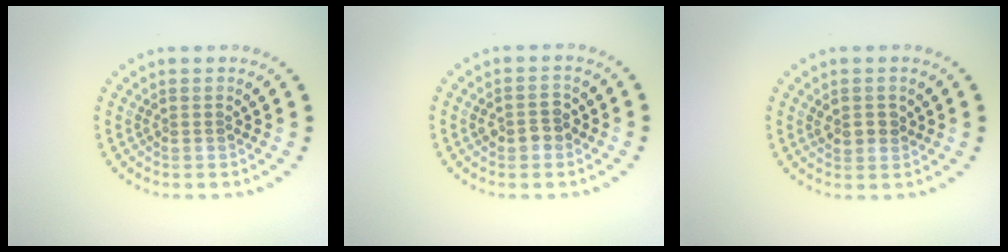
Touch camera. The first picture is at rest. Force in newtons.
{"total": 2.1, "press": 2.1, "slide": 0.2}
{"total": 1.8, "press": 1.8, "slide": 0.5}